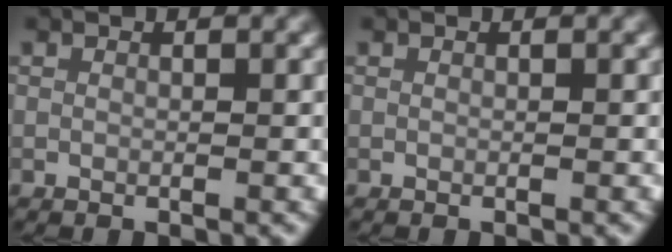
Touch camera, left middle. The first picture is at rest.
{"total": 0.0}